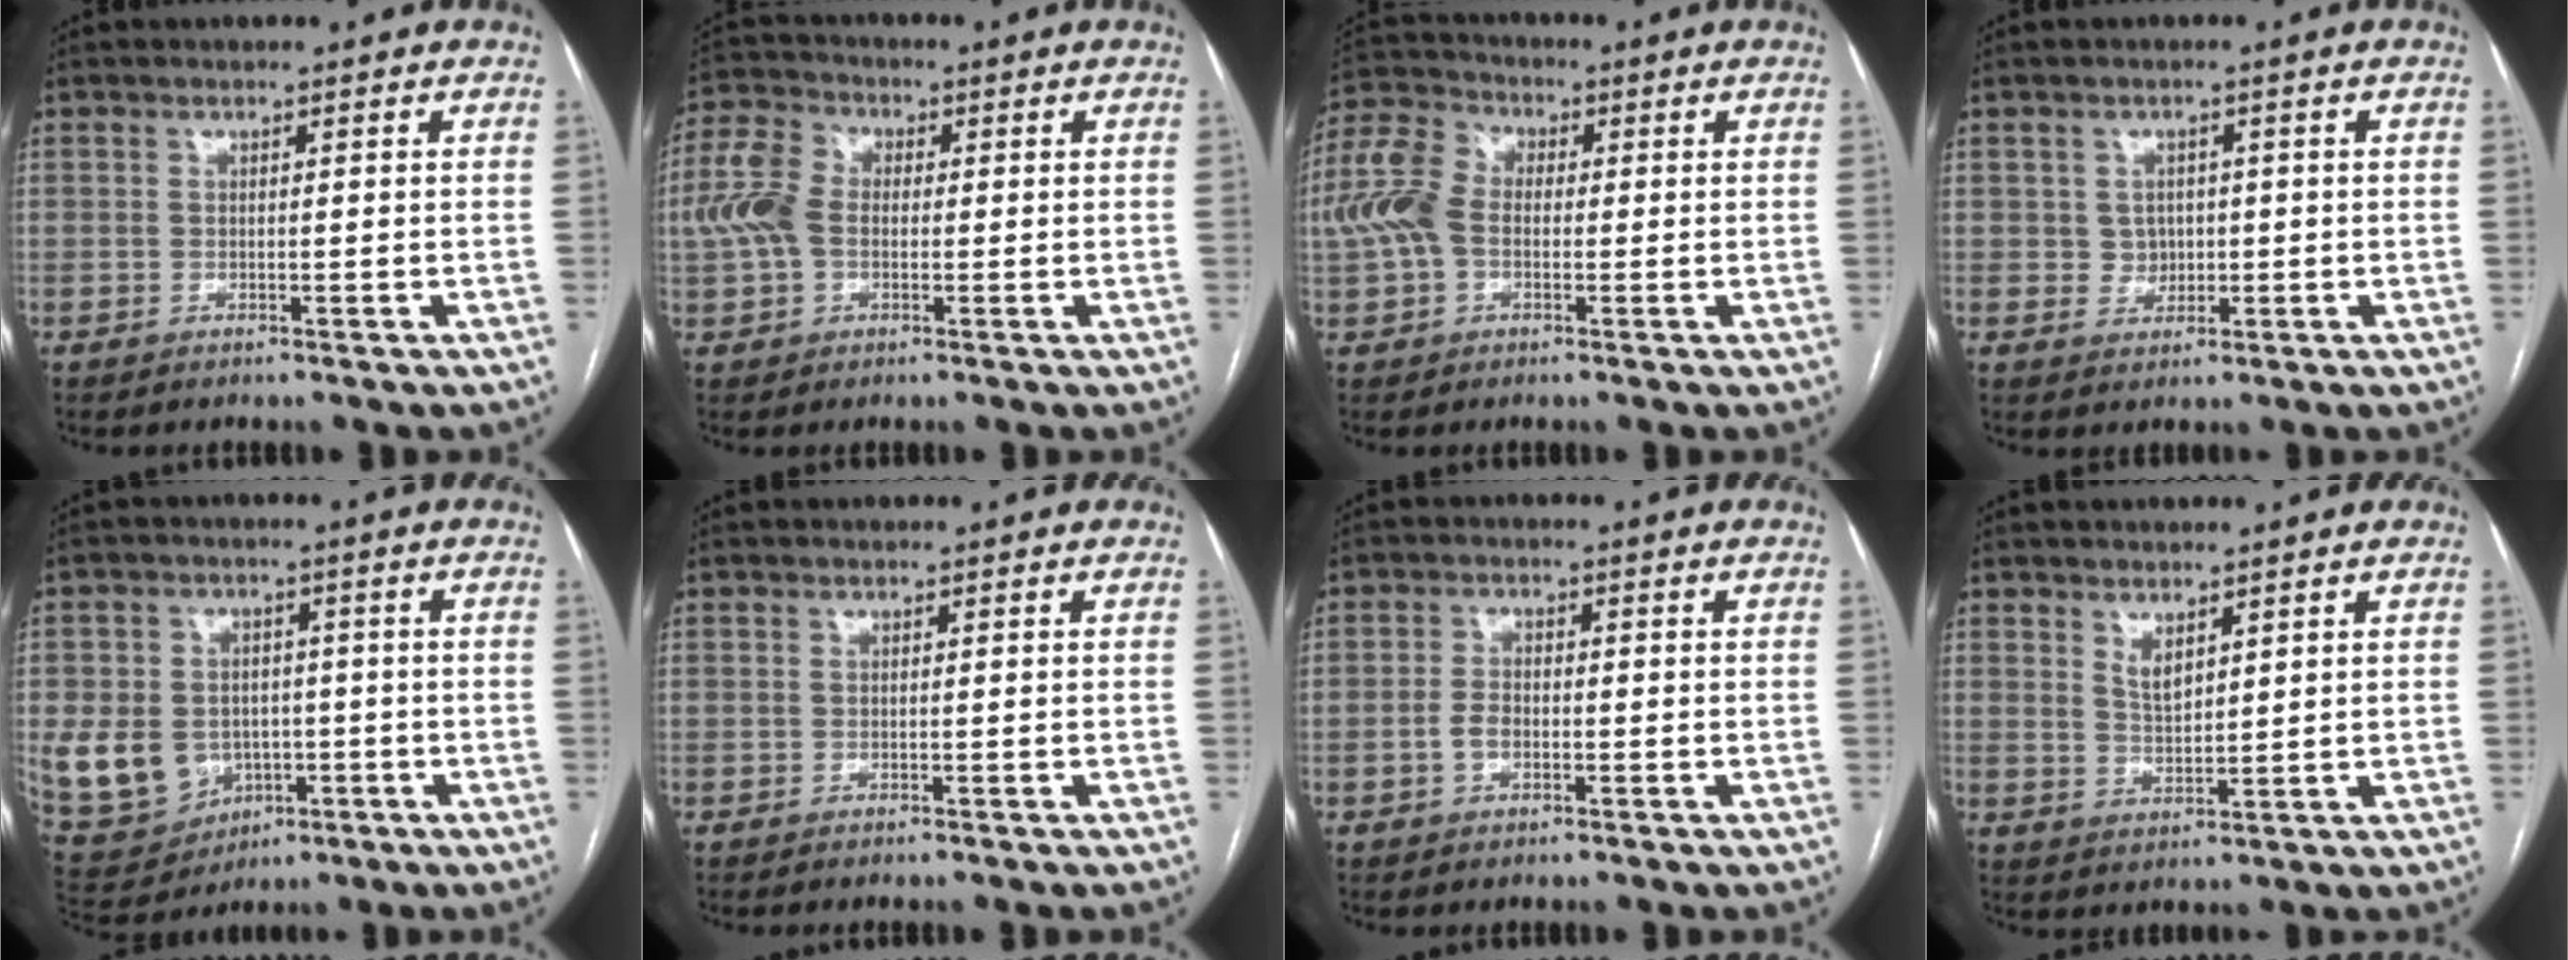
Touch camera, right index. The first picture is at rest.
{"total": 7.7, "force": [0.0, 5.5, 5.5], "torque": [-0.143, 0.026, -0.004]}
{"total": 8.8, "force": [-0.3, 6.2, 6.2], "torque": [-0.160, 0.034, -0.012]}
{"total": 3.0, "force": [0.2, 2.8, 0.8], "torque": [-0.006, 0.005, 0.007]}
{"total": 12.2, "force": [-2.1, 10.3, 6.1], "torque": [-0.140, 0.017, -0.013]}
{"total": 0.6, "force": [-0.5, -0.1, 0.3], "torque": [-0.004, 0.000, -0.008]}
{"total": 2.9, "force": [-0.9, 1.8, 2.1], "torque": [-0.042, 0.009, -0.016]}
{"total": 2.9, "force": [1.9, 1.1, 1.9], "torque": [-0.038, -0.008, 0.045]}